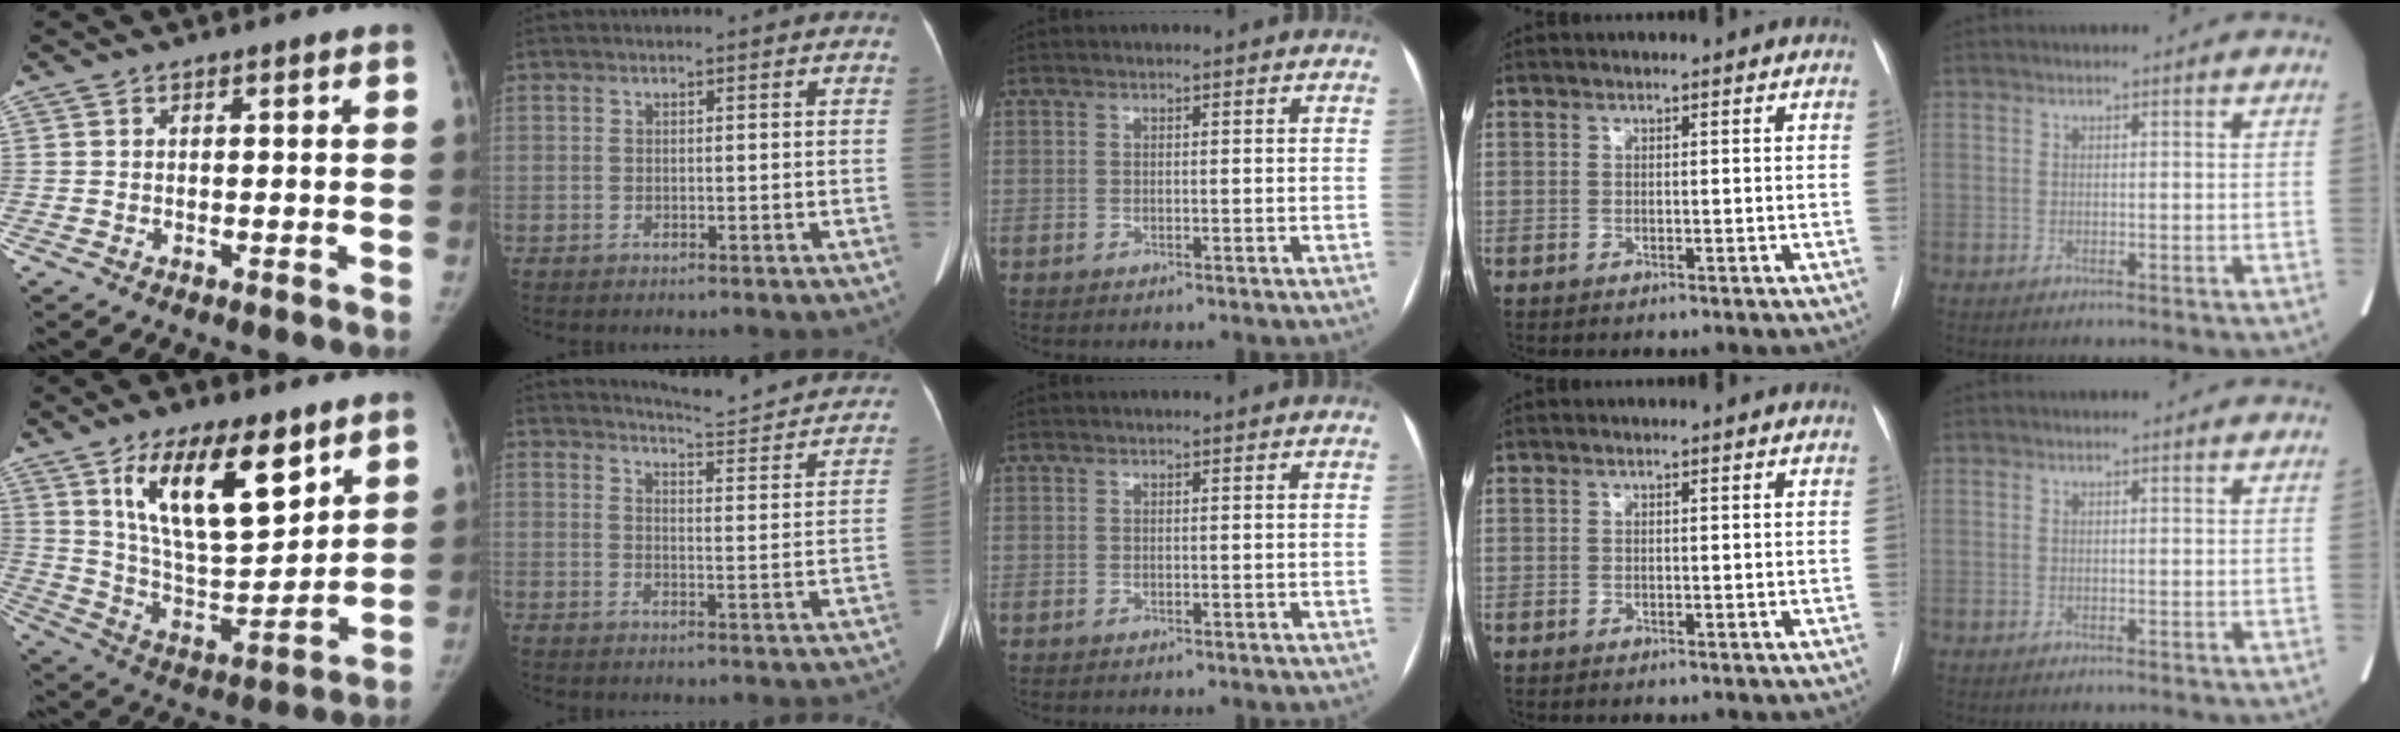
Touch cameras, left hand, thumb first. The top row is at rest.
{"thumb": {"total": 19.2, "force": [10.1, 7.6, 14.4], "torque": [-0.201, -0.051, 0.187]}, "index": {"total": 15.6, "force": [15.1, 1.1, 3.9], "torque": [-0.047, -0.058, 0.168]}}